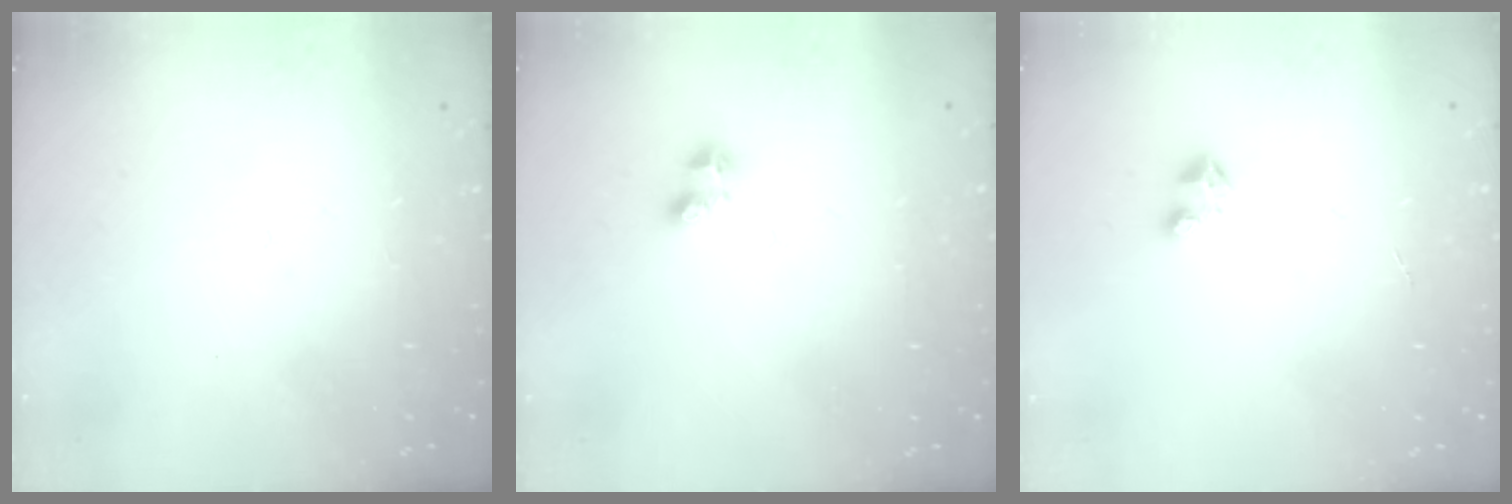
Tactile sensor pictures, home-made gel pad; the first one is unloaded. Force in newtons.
{"total": 2.2, "press": 2.2, "slide": 0.5}
{"total": 3.0, "press": 2.9, "slide": 0.2}